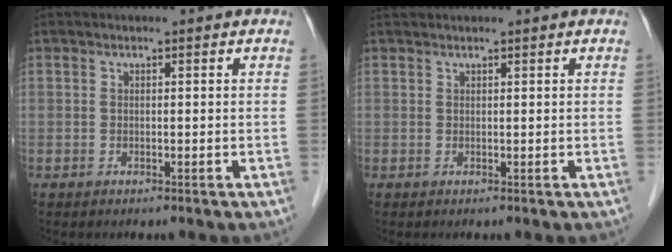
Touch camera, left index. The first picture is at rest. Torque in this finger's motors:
{"motor_torque": [-0.38, -0.55, -0.05, -0.01]}